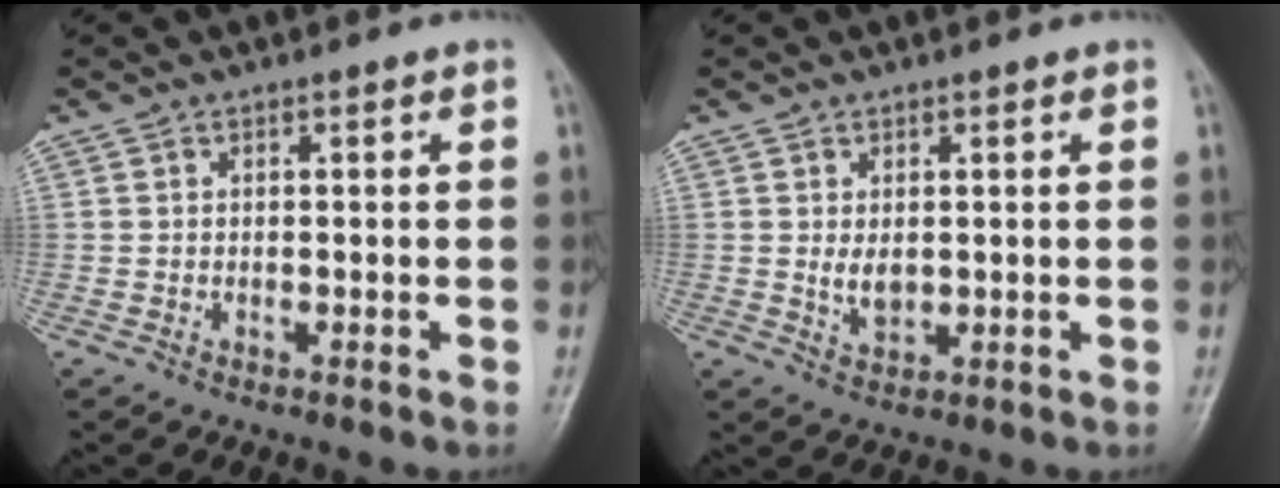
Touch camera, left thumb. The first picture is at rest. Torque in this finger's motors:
{"motor_torque": [0.38, 0.36, 0.43, -0.02, 0.01]}